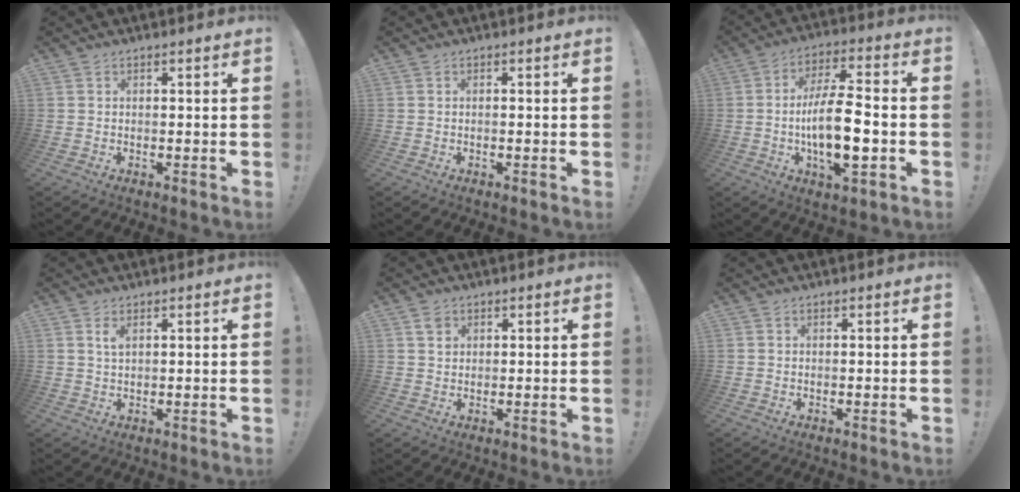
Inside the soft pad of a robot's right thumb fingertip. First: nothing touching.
{"total": 0.7, "force": [-0.6, 0.0, 0.5], "torque": [-0.017, 0.003, -0.009]}
{"total": 15.2, "force": [-2.8, 5.1, 14.0], "torque": [-0.247, 0.003, -0.056]}
{"total": 2.2, "force": [1.1, 0.7, 1.7], "torque": [-0.029, -0.003, 0.018]}
{"total": 1.9, "force": [1.1, 1.5, 0.7], "torque": [-0.007, -0.001, 0.019]}
{"total": 0.0}